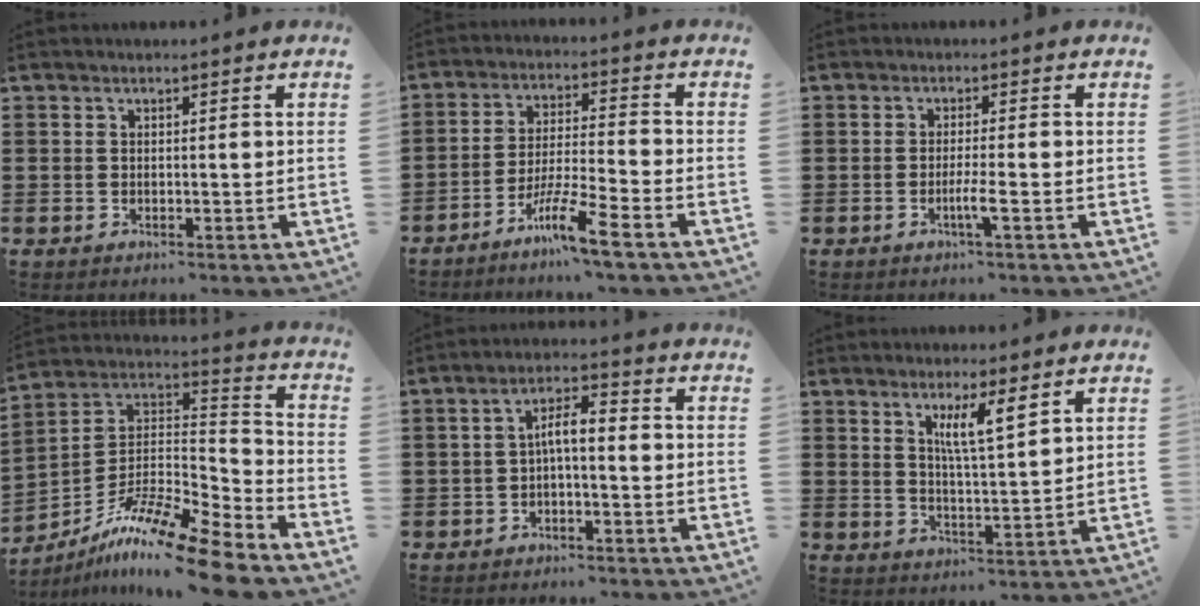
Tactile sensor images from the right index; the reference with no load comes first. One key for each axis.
{"total": 8.2, "fx": -5.9, "fy": 0.0, "fz": 5.7, "tx": -0.120, "ty": -0.008, "tz": -0.116}
{"total": 3.0, "fx": -1.2, "fy": -0.1, "fz": 2.8, "tx": -0.048, "ty": -0.006, "tz": -0.023}
{"total": 13.1, "fx": -10.4, "fy": 1.3, "fz": 7.9, "tx": -0.132, "ty": 0.025, "tz": -0.195}
{"total": 4.2, "fx": -0.7, "fy": 1.3, "fz": 4.0, "tx": -0.082, "ty": 0.010, "tz": -0.019}
{"total": 5.5, "fx": 3.0, "fy": 0.9, "fz": 4.5, "tx": -0.089, "ty": 0.000, "tz": 0.048}